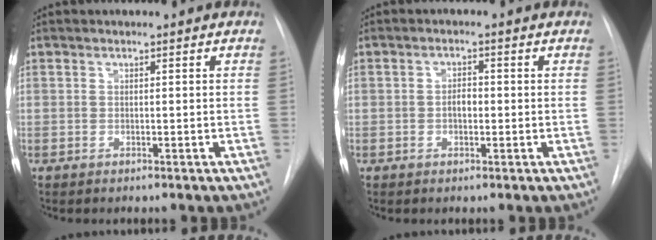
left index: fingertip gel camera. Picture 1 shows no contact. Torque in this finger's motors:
{"motor_torque": [0.51, -0.13, 0.04, 0.01]}